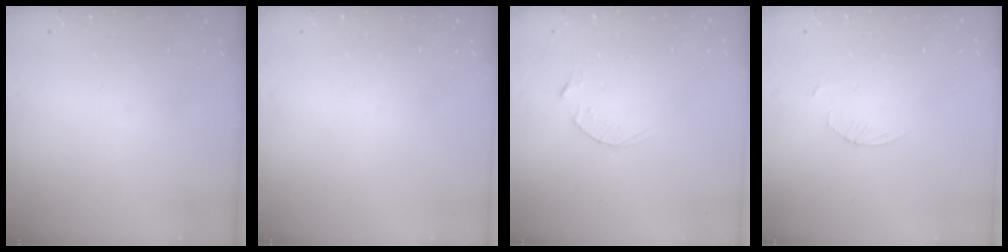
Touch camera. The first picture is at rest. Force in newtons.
{"total": 0.0}
{"total": 2.5, "press": 2.5, "slide": 0.4}
{"total": 2.3, "press": 2.3, "slide": 0.3}